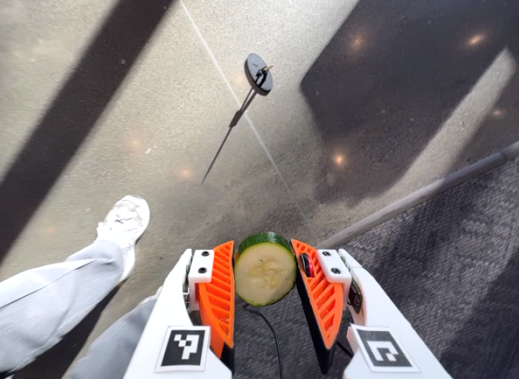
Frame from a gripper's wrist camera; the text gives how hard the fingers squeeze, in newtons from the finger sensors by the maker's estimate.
{"total": 12.6, "left": 12.9, "right": 12.2}